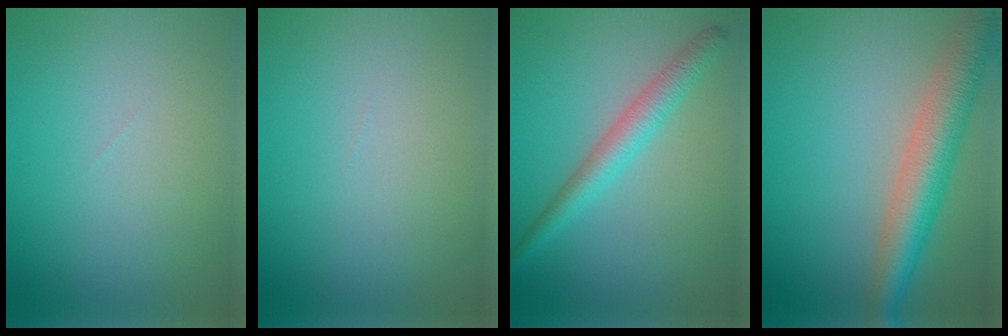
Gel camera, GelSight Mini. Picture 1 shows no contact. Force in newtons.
{"total": 0.0}
{"total": 3.2, "press": 3.2, "slide": 0.1}
{"total": 6.6, "press": 6.6, "slide": 0.3}